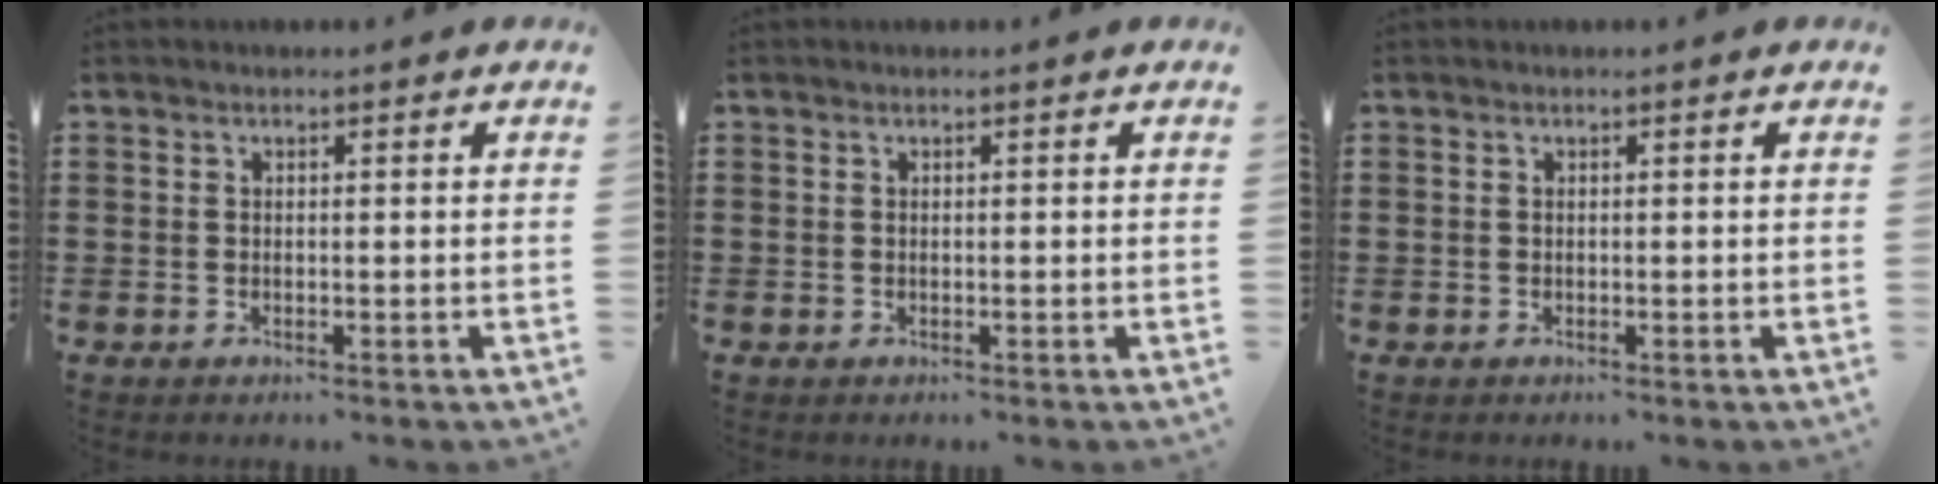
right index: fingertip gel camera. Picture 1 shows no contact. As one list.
[{"total": 0.0}, {"total": 0.0}]